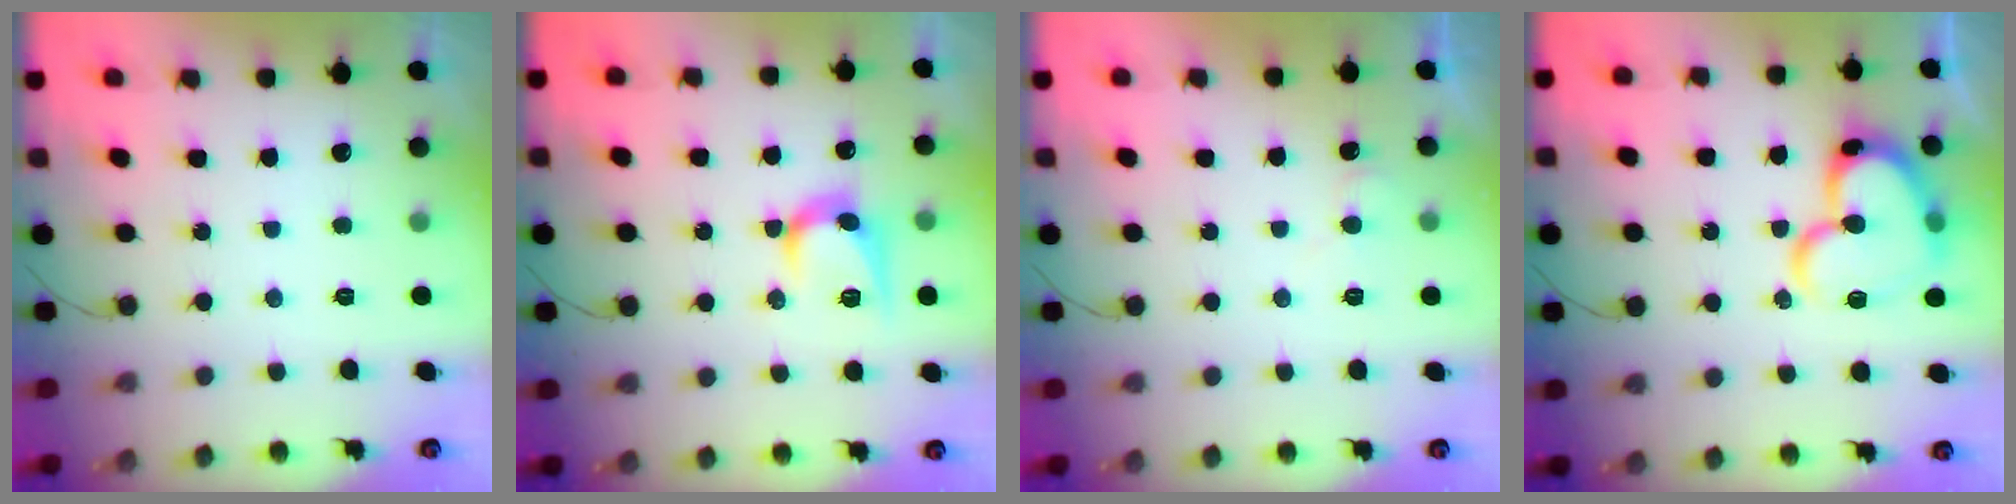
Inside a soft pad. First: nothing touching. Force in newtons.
{"total": 10.1, "press": 10.0, "slide": 0.7}
{"total": 3.5, "press": 3.5, "slide": 0.3}
{"total": 20.2, "press": 20.1, "slide": 2.3}